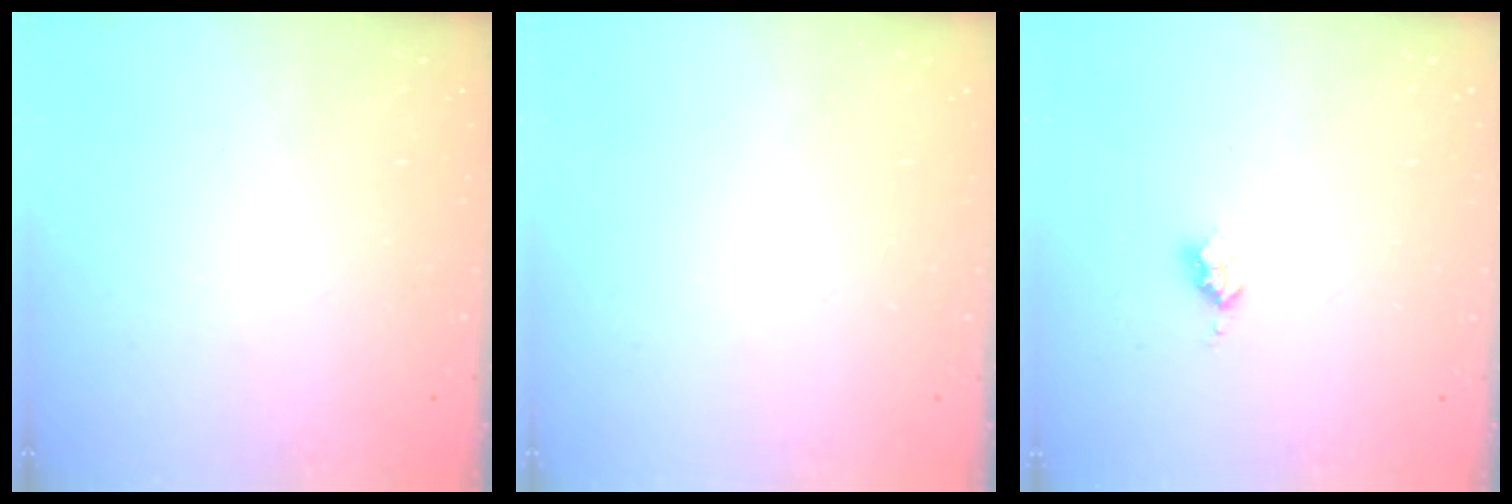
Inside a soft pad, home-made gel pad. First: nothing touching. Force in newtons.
{"total": 0.0}
{"total": 2.5, "press": 2.5, "slide": 0.3}